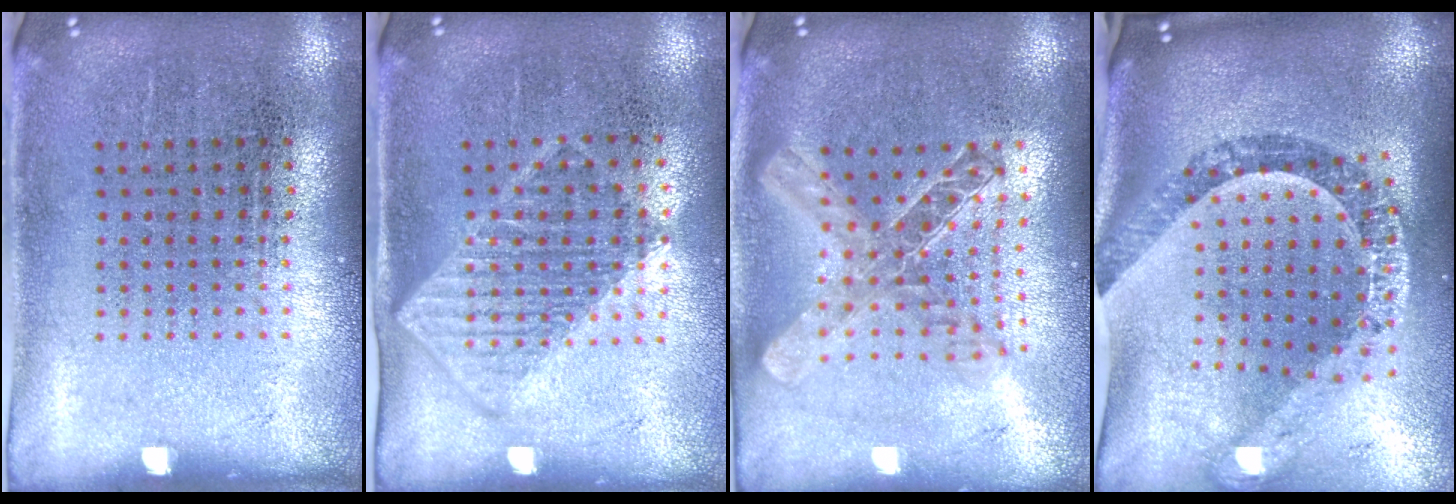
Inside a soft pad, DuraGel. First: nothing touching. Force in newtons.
{"total": 1.3, "press": 1.1, "slide": 0.6}
{"total": 2.0, "press": 1.7, "slide": 1.1}
{"total": 2.5, "press": 2.1, "slide": 1.3}